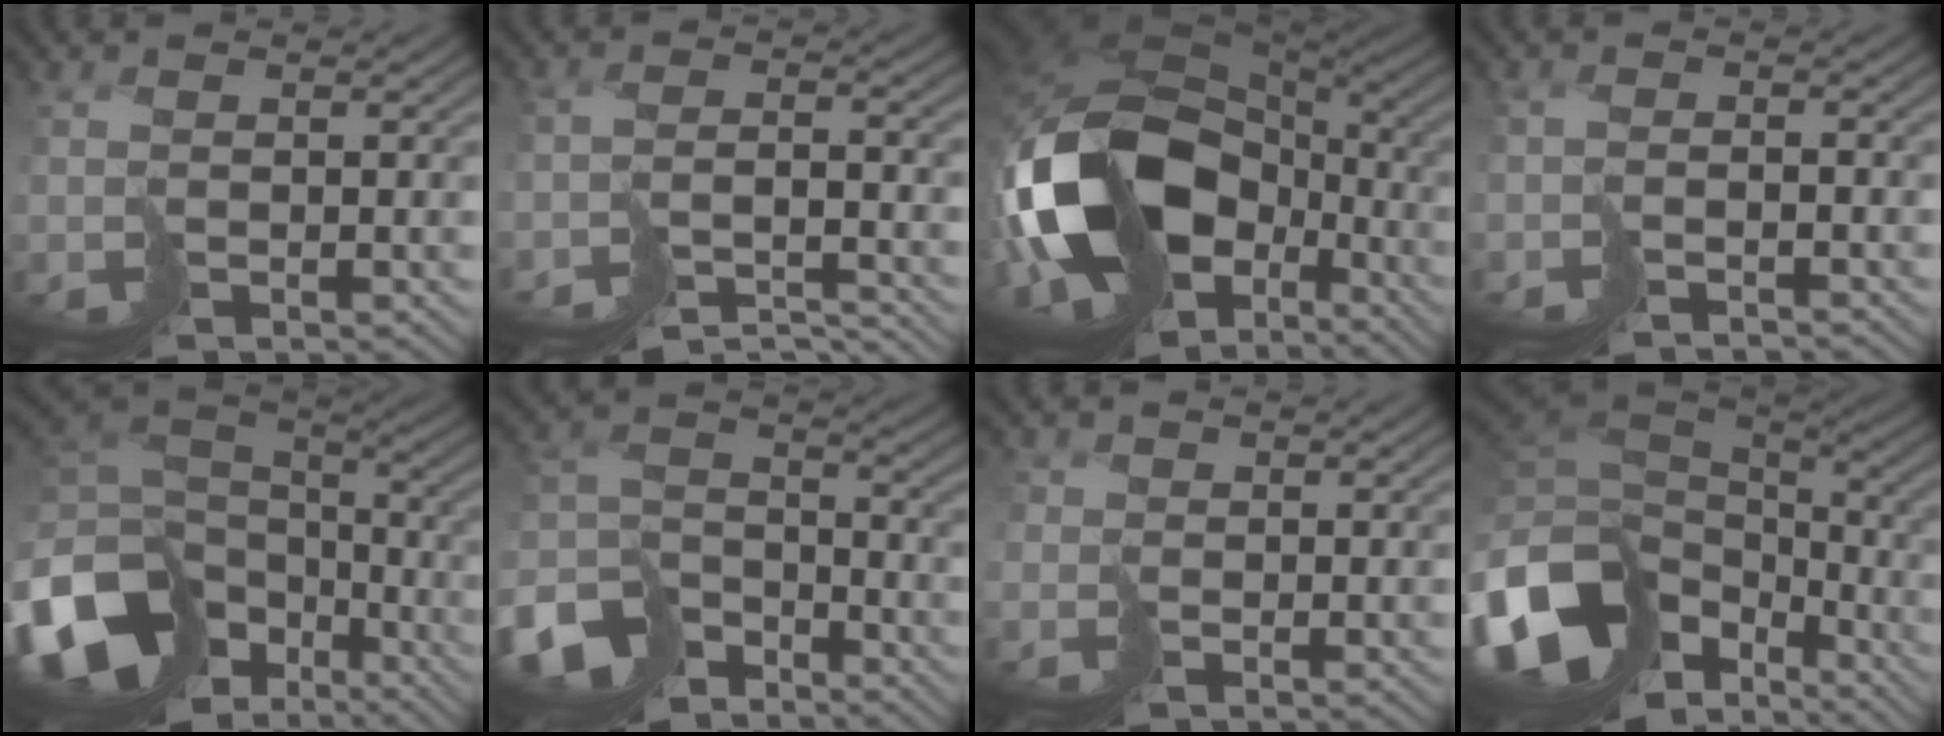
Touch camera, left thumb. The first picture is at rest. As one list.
[{"total": 7.5, "force": [-7.2, 1.4, 1.5], "torque": [-0.008, 0.003, -0.101]}, {"total": 19.5, "force": [-4.1, 12.8, 14.1], "torque": [-0.331, -0.049, -0.037]}, {"total": 2.0, "force": [-1.9, -0.2, 0.3], "torque": [0.003, 0.003, -0.035]}, {"total": 17.2, "force": [-6.4, 11.9, 10.7], "torque": [-0.306, -0.052, -0.086]}, {"total": 11.1, "force": [-8.7, 5.8, 3.8], "torque": [-0.101, -0.016, -0.158]}, {"total": 1.4, "force": [0.1, 1.2, -0.6], "torque": [0.015, 0.003, -0.006]}, {"total": 15.4, "force": [-4.6, 10.0, 10.7], "torque": [-0.292, -0.034, -0.057]}]